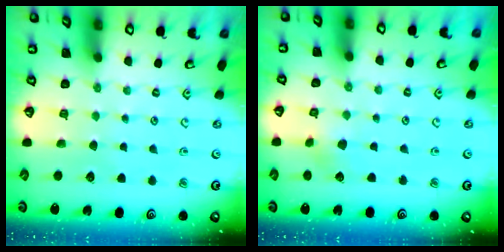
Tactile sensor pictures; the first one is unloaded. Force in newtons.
{"total": 2.5, "press": 2.4, "slide": 0.6}